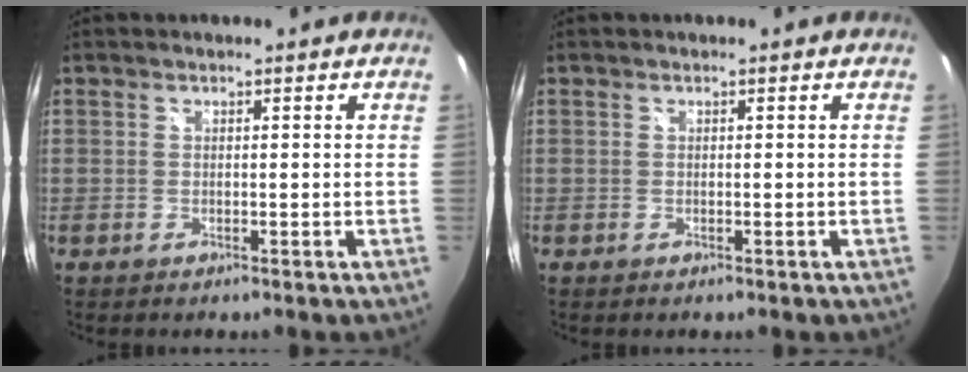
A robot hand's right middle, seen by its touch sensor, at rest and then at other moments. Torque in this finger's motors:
{"motor_torque": [0.00, -0.01, 0.00, 0.02]}